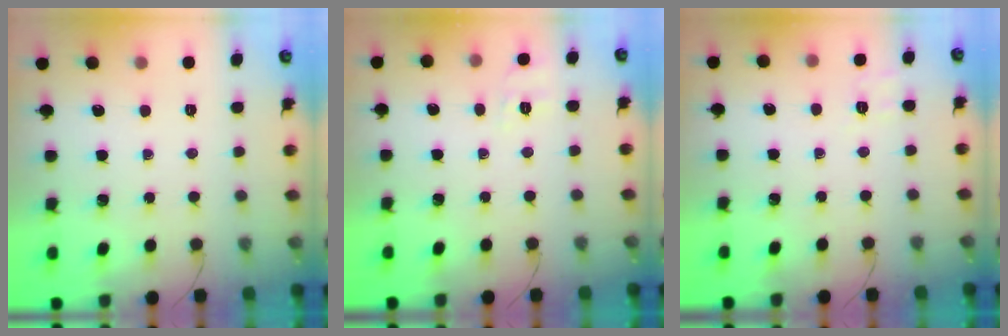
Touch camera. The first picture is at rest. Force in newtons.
{"total": 1.9, "press": 0.4, "slide": 1.9}
{"total": 2.4, "press": 1.7, "slide": 1.7}